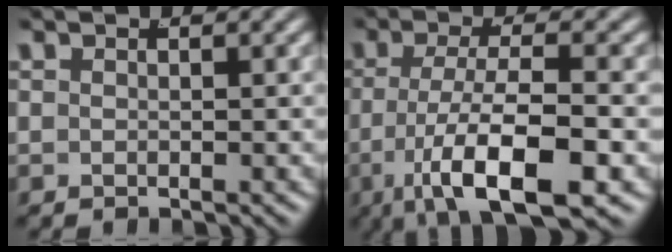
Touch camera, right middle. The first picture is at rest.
{"total": 8.3, "force": [-4.3, 2.7, 6.7], "torque": [-0.123, -0.022, -0.049]}